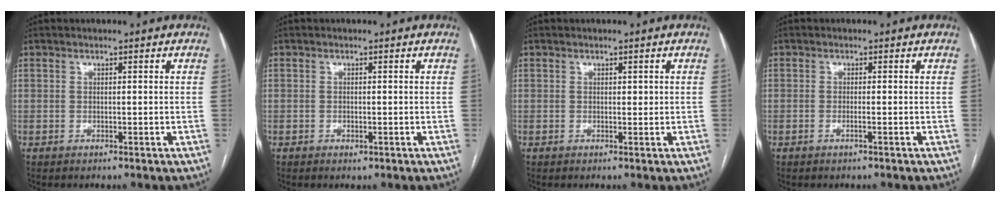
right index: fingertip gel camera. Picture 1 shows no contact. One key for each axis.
{"total": 0.7, "fx": -0.3, "fy": 0.4, "fz": 0.4, "tx": -0.005, "ty": 0.001, "tz": -0.004}
{"total": 0.8, "fx": 0.3, "fy": 0.5, "fz": 0.6, "tx": -0.005, "ty": 0.001, "tz": 0.004}
{"total": 0.9, "fx": -0.4, "fy": -0.2, "fz": 0.8, "tx": -0.015, "ty": 0.000, "tz": -0.007}